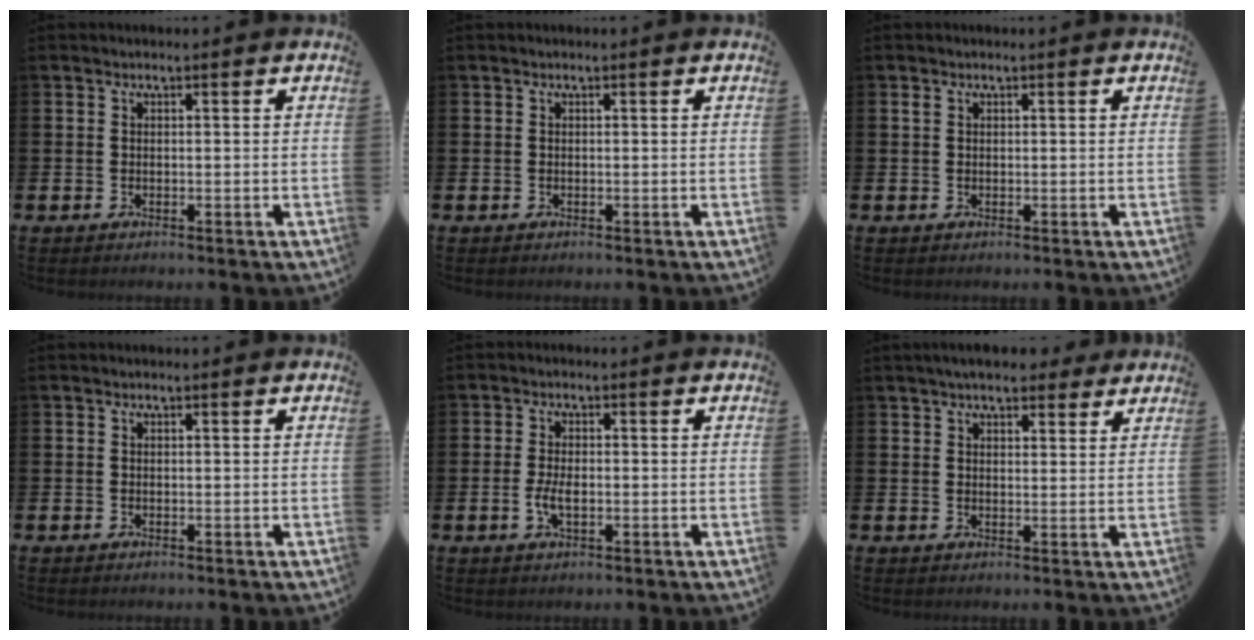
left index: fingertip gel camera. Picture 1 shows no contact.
{"total": 0.0}
{"total": 0.6, "force": [0.4, 0.4, 0.3], "torque": [0.001, 0.000, 0.005]}
{"total": 0.0}
{"total": 2.9, "force": [-0.5, 1.3, 2.5], "torque": [-0.042, 0.000, -0.010]}
{"total": 5.0, "force": [4.5, 1.5, 1.6], "torque": [-0.033, -0.011, 0.083]}